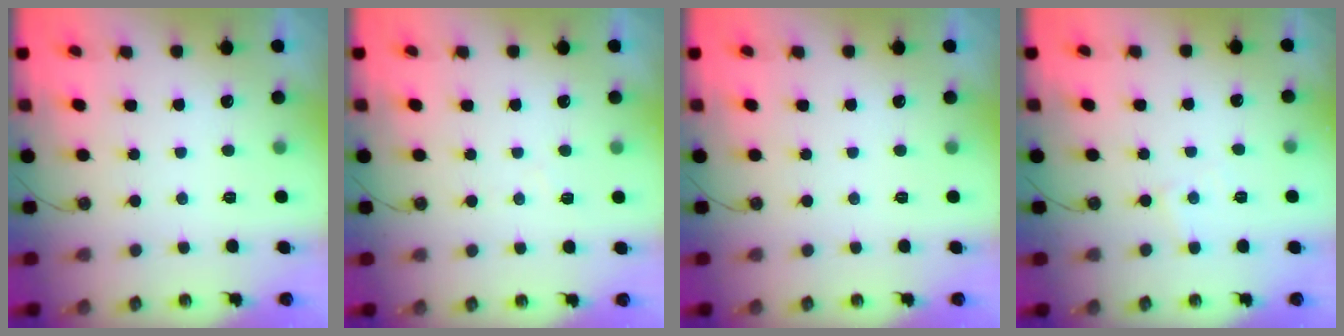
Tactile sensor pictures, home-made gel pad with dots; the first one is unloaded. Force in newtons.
{"total": 3.3, "press": 3.2, "slide": 0.6}
{"total": 0.0}
{"total": 4.0, "press": 3.9, "slide": 0.6}